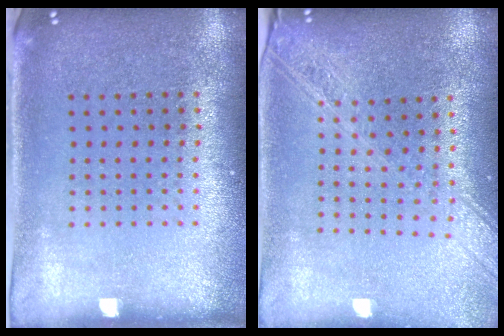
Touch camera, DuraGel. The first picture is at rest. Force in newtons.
{"total": 2.3, "press": 1.9, "slide": 1.2}